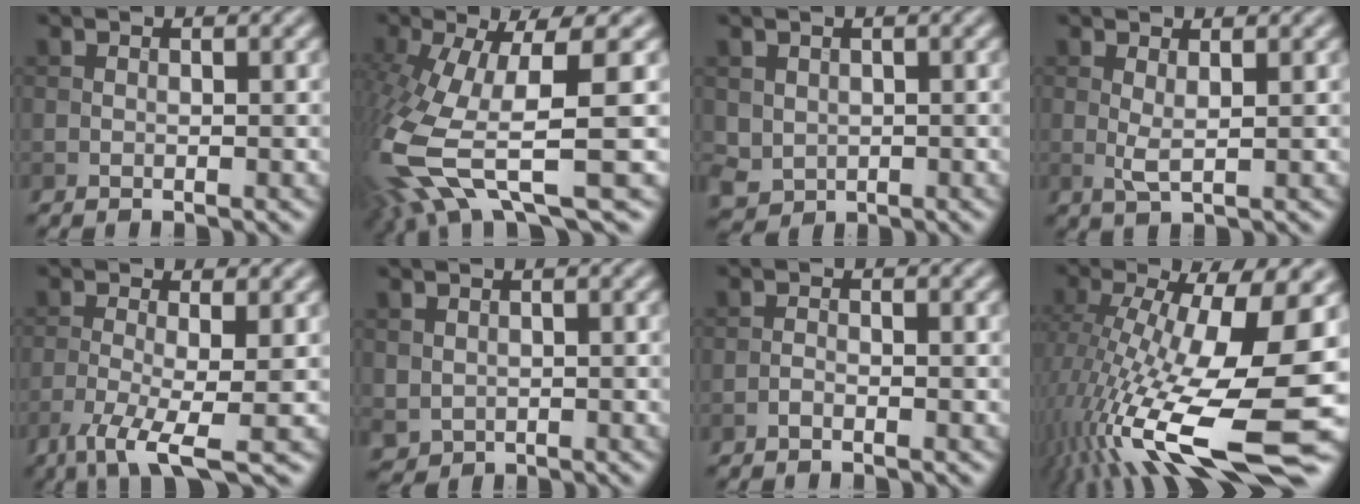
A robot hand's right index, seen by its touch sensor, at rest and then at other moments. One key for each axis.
{"total": 11.5, "fx": -2.5, "fy": 3.5, "fz": 10.6, "tx": -0.237, "ty": -0.023, "tz": -0.035}
{"total": 2.2, "fx": 0.4, "fy": 2.0, "fz": 0.6, "tx": -0.018, "ty": -0.005, "tz": 0.013}
{"total": 1.6, "fx": 0.4, "fy": 0.3, "fz": 1.5, "tx": -0.035, "ty": -0.001, "tz": 0.010}
{"total": 5.5, "fx": -2.7, "fy": 1.1, "fz": 4.7, "tx": -0.090, "ty": -0.010, "tz": -0.056}
{"total": 1.4, "fx": 0.5, "fy": 1.2, "fz": 0.5, "tx": -0.014, "ty": -0.006, "tz": 0.015}
{"total": 0.9, "fx": -0.6, "fy": 0.2, "fz": 0.6, "tx": -0.012, "ty": 0.001, "tz": -0.014}
{"total": 16.7, "fx": -4.0, "fy": 4.7, "fz": 15.6, "tx": -0.288, "ty": -0.005, "tz": -0.070}